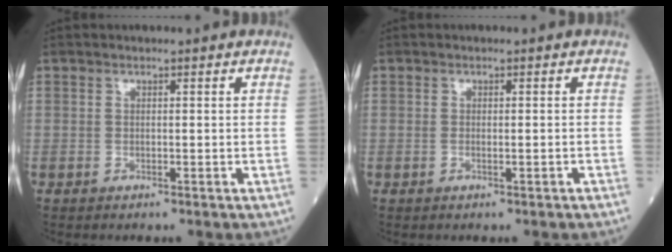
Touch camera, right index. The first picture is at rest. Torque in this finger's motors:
{"motor_torque": [-0.06, -0.03, -0.04, -0.01]}